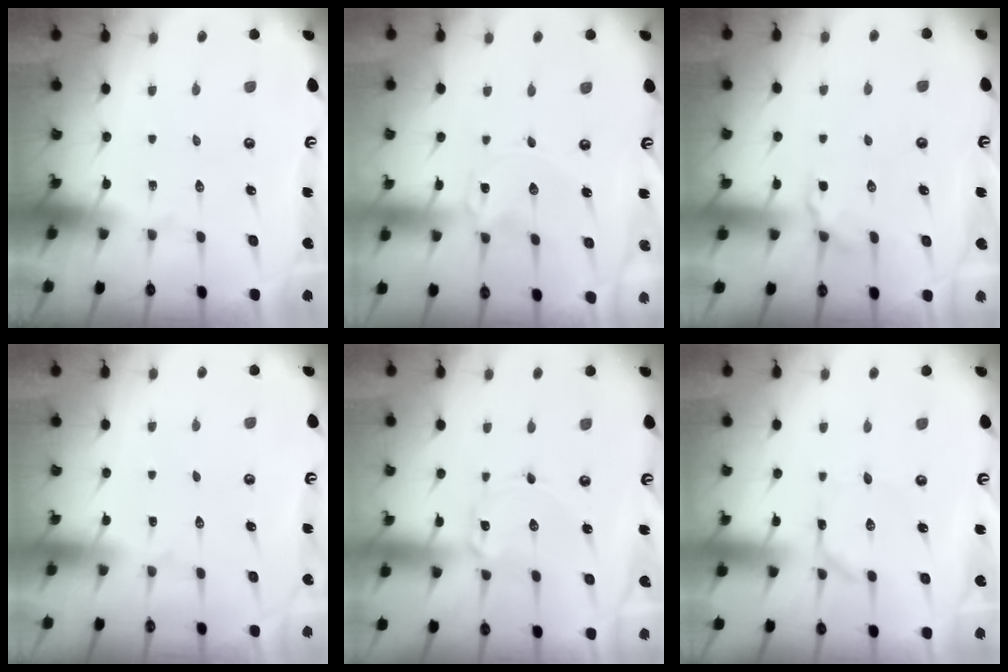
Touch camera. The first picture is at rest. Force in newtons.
{"total": 0.0}
{"total": 5.6, "press": 5.2, "slide": 2.0}
{"total": 1.6, "press": 1.6, "slide": 0.1}
{"total": 2.3, "press": 2.3, "slide": 0.2}
{"total": 1.6, "press": 1.6, "slide": 0.1}